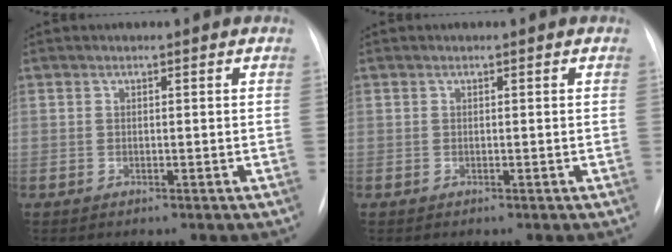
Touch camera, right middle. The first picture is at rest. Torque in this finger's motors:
{"motor_torque": [0.00, 0.00, 0.00, 0.00]}